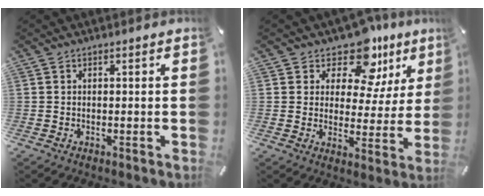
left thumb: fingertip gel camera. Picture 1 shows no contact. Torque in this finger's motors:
{"motor_torque": [0.60, -0.31, 0.26, -0.16, 0.00]}